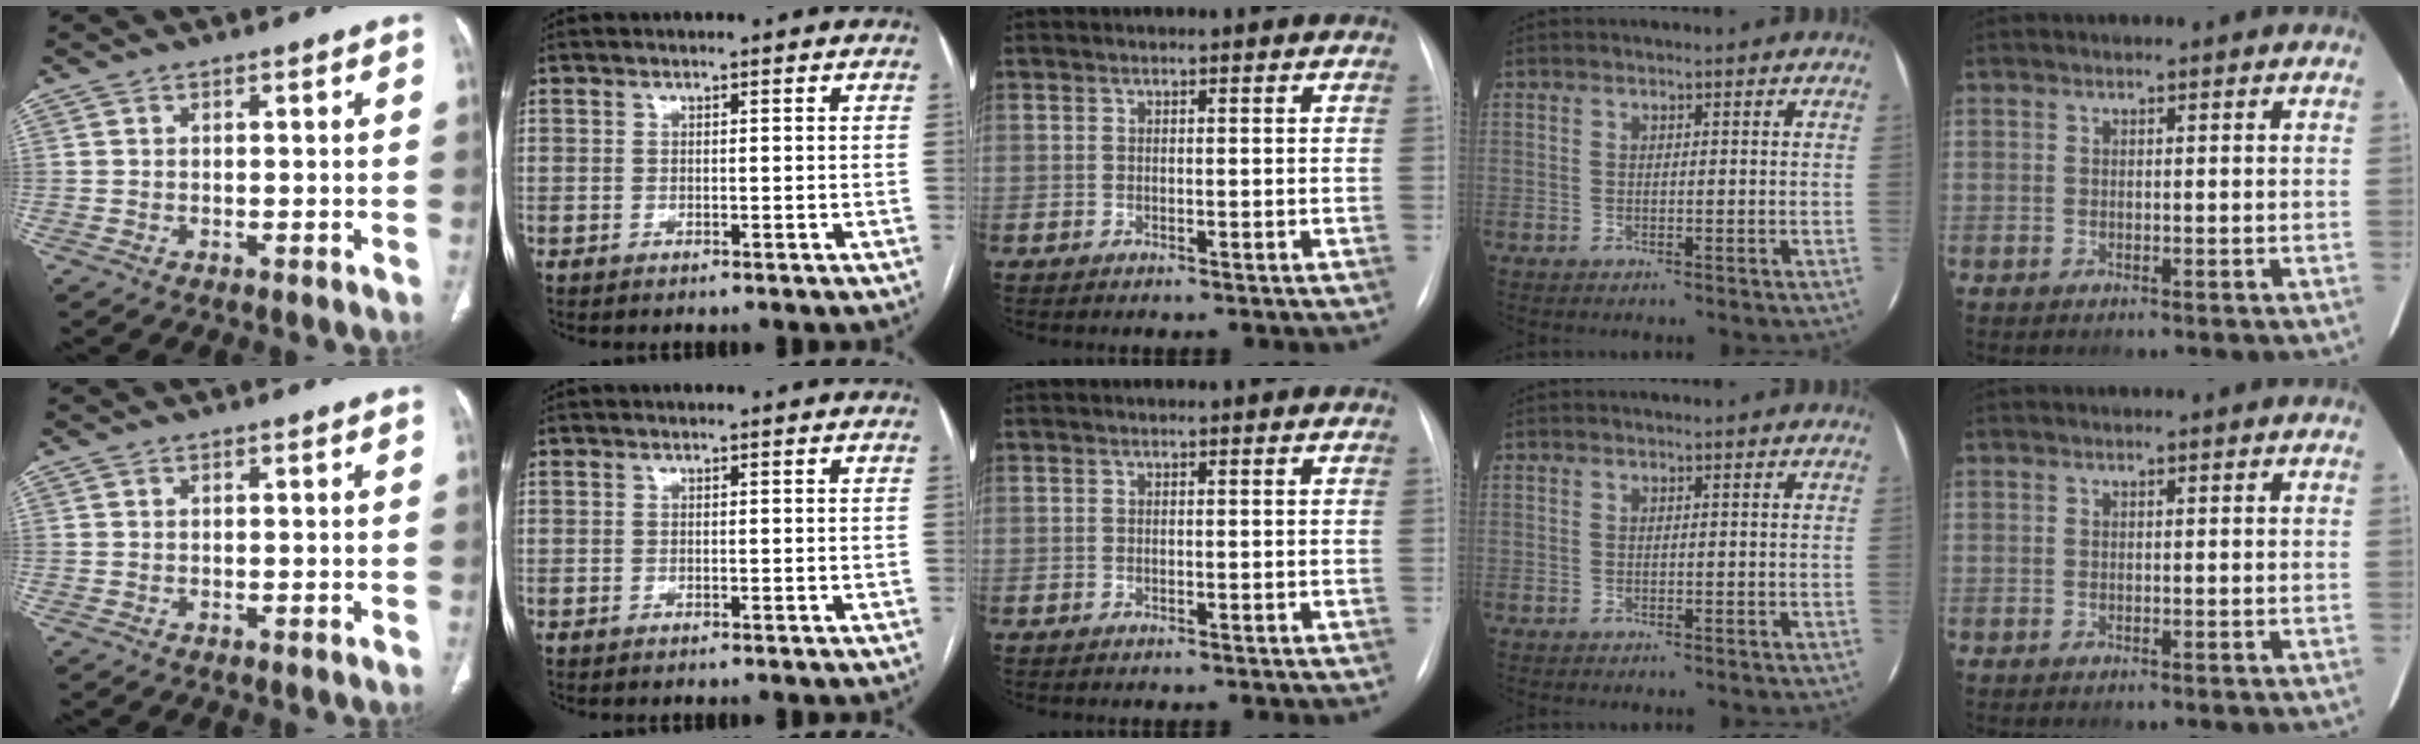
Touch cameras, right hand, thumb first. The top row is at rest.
{}